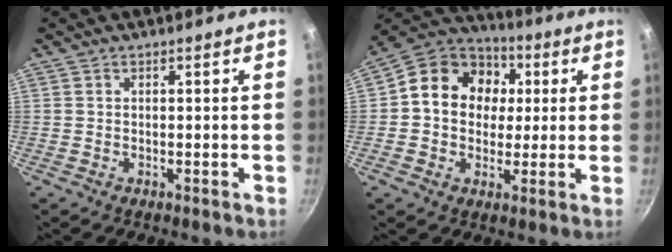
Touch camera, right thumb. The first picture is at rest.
{"total": 15.1, "force": [2.4, 12.4, 8.2], "torque": [-0.103, 0.020, 0.021]}